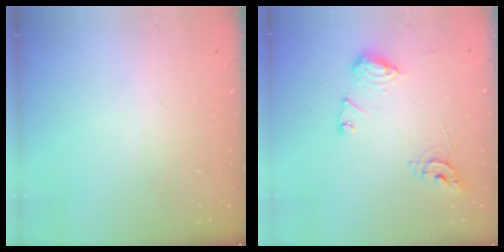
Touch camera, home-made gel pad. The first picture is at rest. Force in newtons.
{"total": 12.1, "press": 12.0, "slide": 1.2}